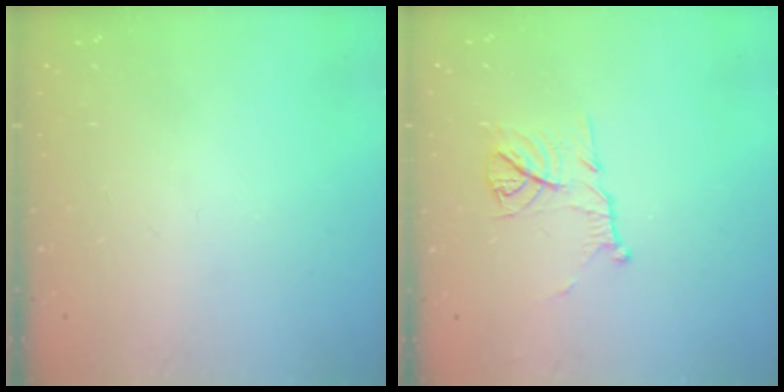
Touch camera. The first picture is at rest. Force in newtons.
{"total": 10.3, "press": 10.3, "slide": 0.1}